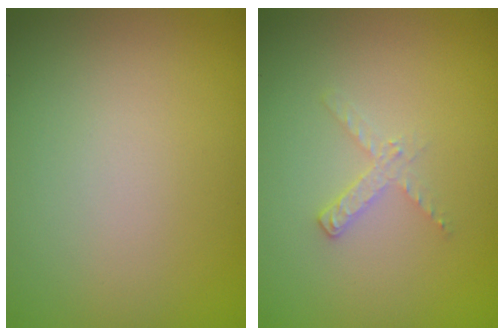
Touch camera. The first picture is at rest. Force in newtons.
{"total": 1.4, "press": 1.4, "slide": 0.1}